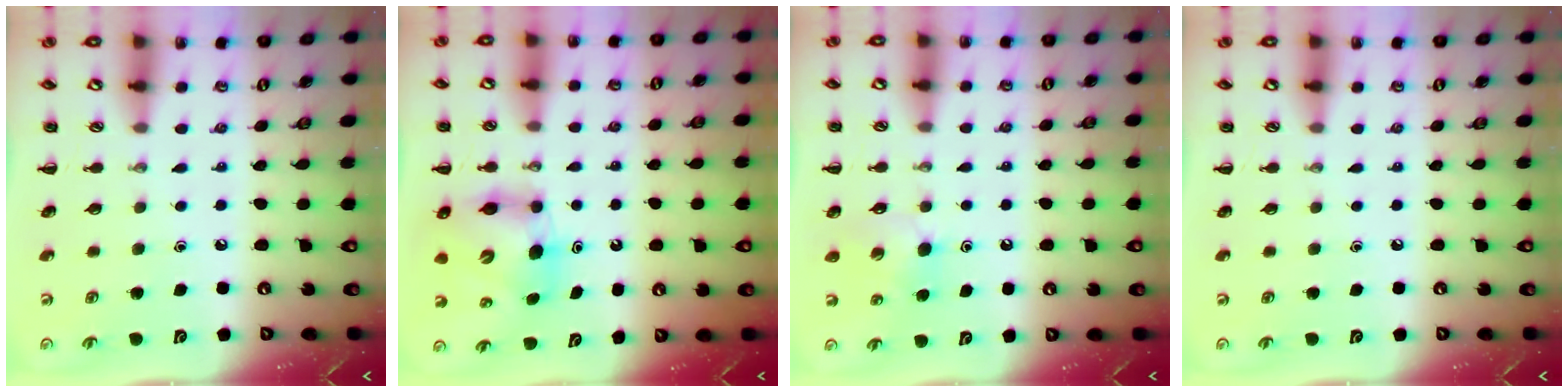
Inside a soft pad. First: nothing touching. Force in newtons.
{"total": 6.1, "press": 5.9, "slide": 1.2}
{"total": 5.4, "press": 5.2, "slide": 1.4}
{"total": 0.0}